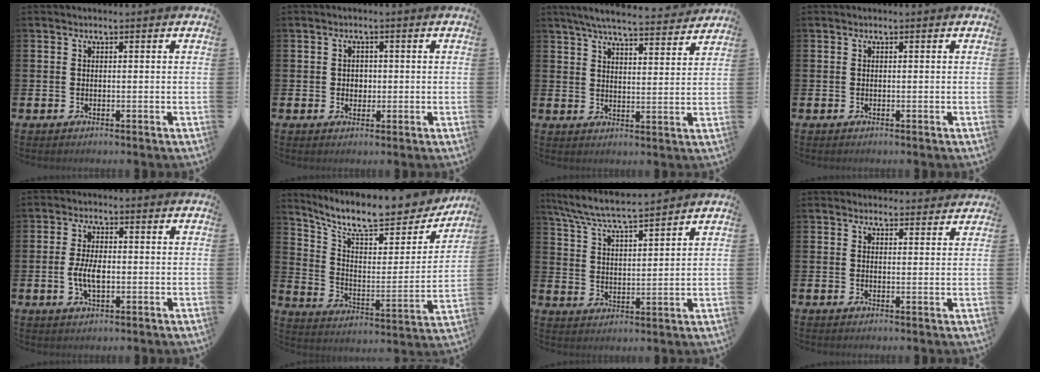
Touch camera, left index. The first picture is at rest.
{"total": 1.7, "force": [0.1, 1.6, 0.6], "torque": [0.002, 0.003, -0.004]}
{"total": 6.1, "force": [5.8, 0.6, 1.7], "torque": [-0.043, -0.041, 0.100]}
{"total": 0.0}
{"total": 4.3, "force": [-0.5, 2.0, 3.8], "torque": [-0.075, 0.001, -0.012]}
{"total": 9.9, "force": [8.4, 3.0, 4.2], "torque": [-0.109, -0.060, 0.142]}
{"total": 6.6, "force": [6.3, 0.1, 2.0], "torque": [-0.066, -0.038, 0.110]}
{"total": 2.3, "force": [2.3, 0.5, -0.2], "torque": [0.008, -0.015, 0.040]}